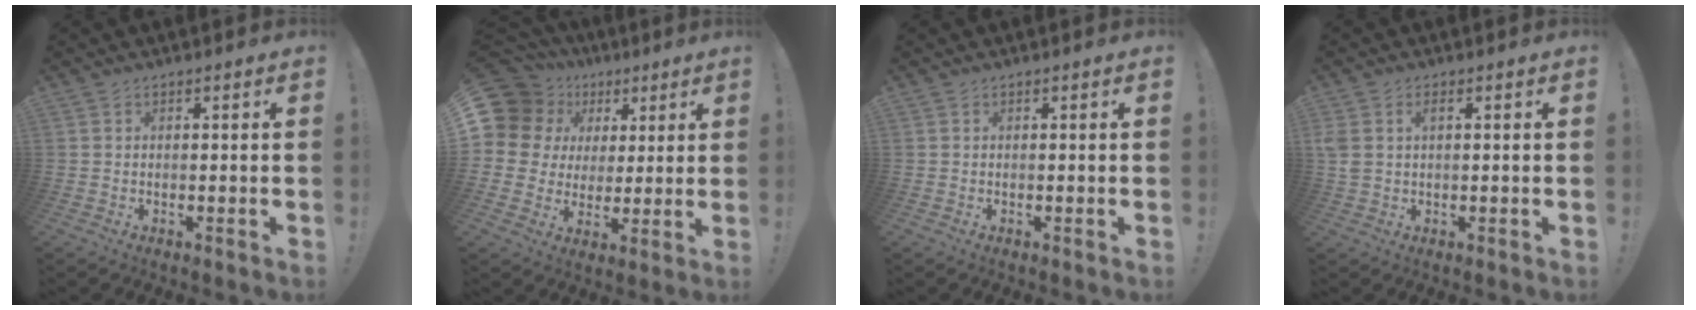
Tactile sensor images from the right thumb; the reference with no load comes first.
{"total": 11.8, "force": [4.3, 10.0, 4.5], "torque": [-0.085, -0.025, 0.093]}
{"total": 0.0}
{"total": 3.5, "force": [0.9, 1.8, 2.8], "torque": [-0.055, 0.000, 0.014]}